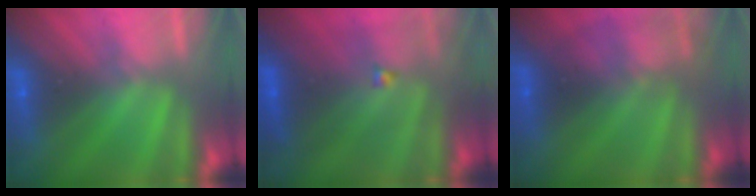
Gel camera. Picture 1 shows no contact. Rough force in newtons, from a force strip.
{"total": 4.8}
{"total": 2.2}